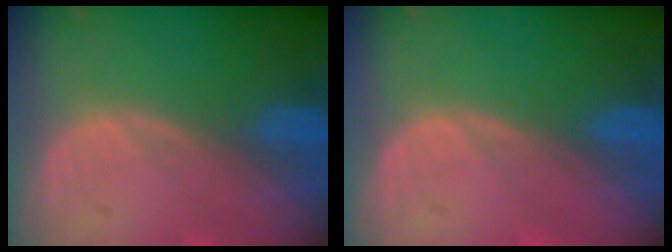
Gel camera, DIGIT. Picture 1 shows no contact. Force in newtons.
{"total": 0.0}